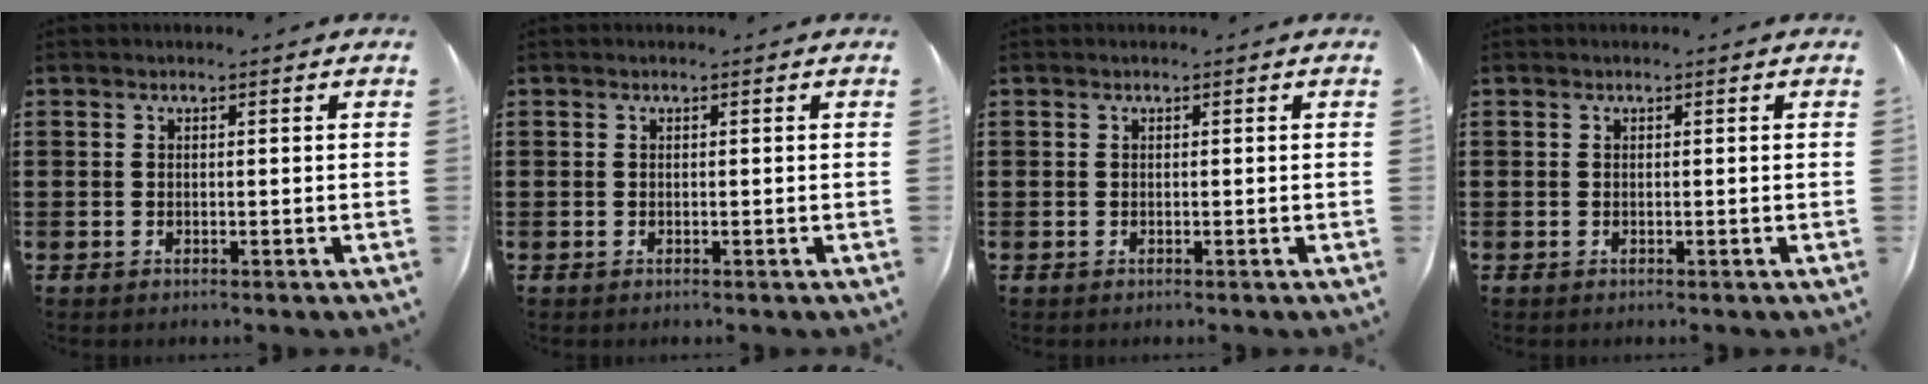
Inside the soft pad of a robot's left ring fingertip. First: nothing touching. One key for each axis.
{"total": 0.0}
{"total": 0.0}
{"total": 0.0}